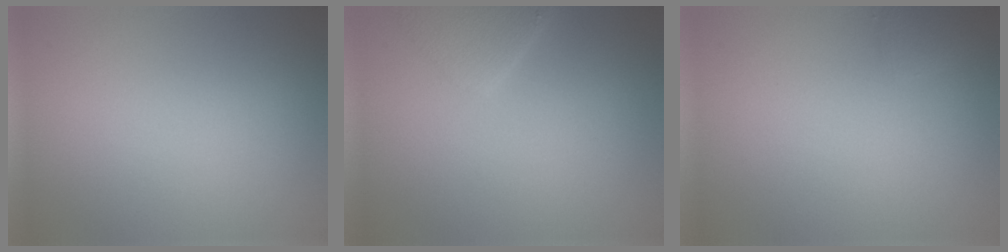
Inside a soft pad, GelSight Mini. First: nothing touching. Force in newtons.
{"total": 2.1, "press": 2.1, "slide": 0.1}
{"total": 0.7, "press": 0.7, "slide": 0.0}